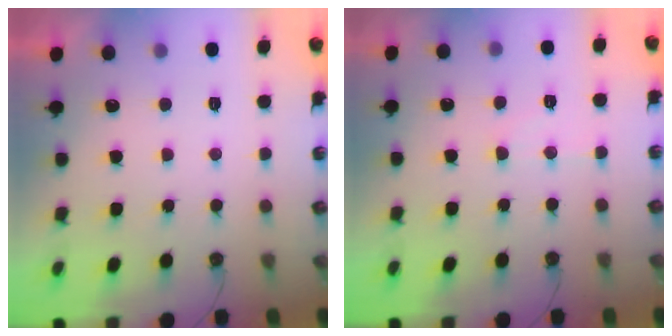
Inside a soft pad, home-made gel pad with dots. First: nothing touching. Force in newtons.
{"total": 6.0, "press": 6.0, "slide": 0.4}